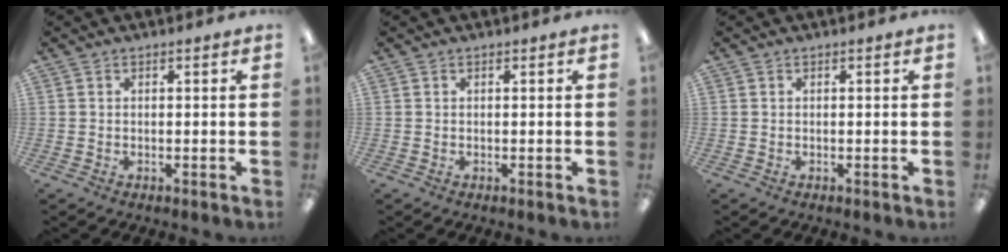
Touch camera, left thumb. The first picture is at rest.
{"total": 0.0}
{"total": 0.0}